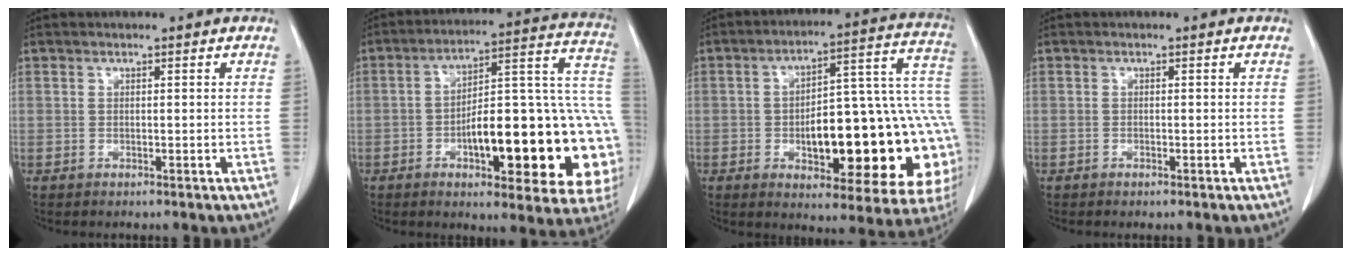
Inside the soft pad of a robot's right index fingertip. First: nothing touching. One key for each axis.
{"total": 25.4, "fx": -6.2, "fy": 6.5, "fz": 23.8, "tx": -0.235, "ty": 0.029, "tz": -0.075}
{"total": 25.8, "fx": -4.2, "fy": 7.4, "fz": 24.3, "tx": -0.235, "ty": 0.035, "tz": -0.044}
{"total": 0.5, "fx": -0.4, "fy": 0.1, "fz": 0.3, "tx": -0.009, "ty": 0.000, "tz": -0.007}